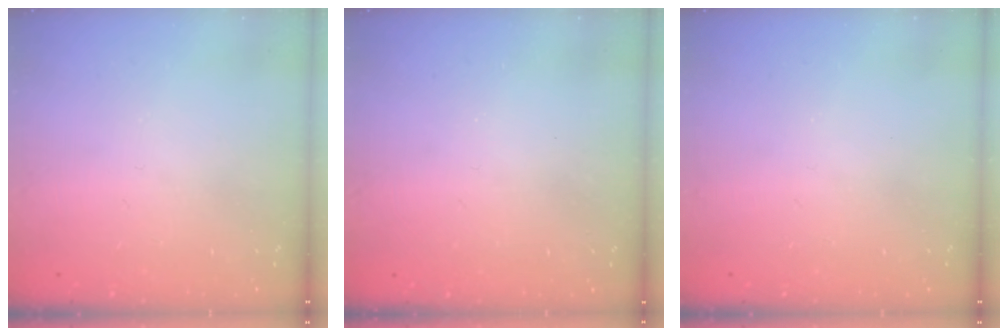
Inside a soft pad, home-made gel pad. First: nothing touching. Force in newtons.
{"total": 0.7, "press": 0.7, "slide": 0.0}
{"total": 0.0}